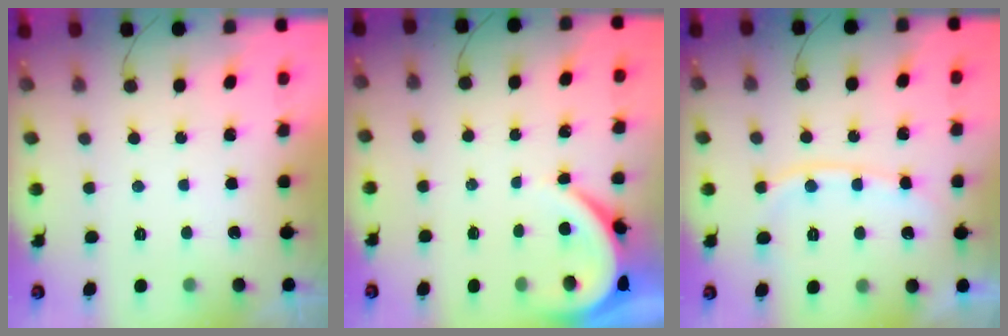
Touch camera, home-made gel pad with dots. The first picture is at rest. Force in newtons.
{"total": 4.7, "press": 4.6, "slide": 0.6}
{"total": 10.7, "press": 10.6, "slide": 1.5}